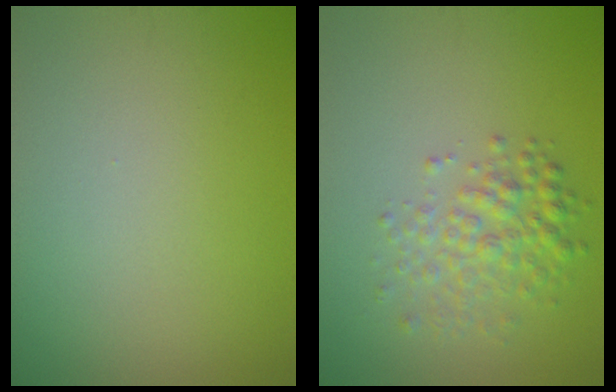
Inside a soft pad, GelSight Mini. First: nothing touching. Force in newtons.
{"total": 3.0, "press": 3.0, "slide": 0.1}